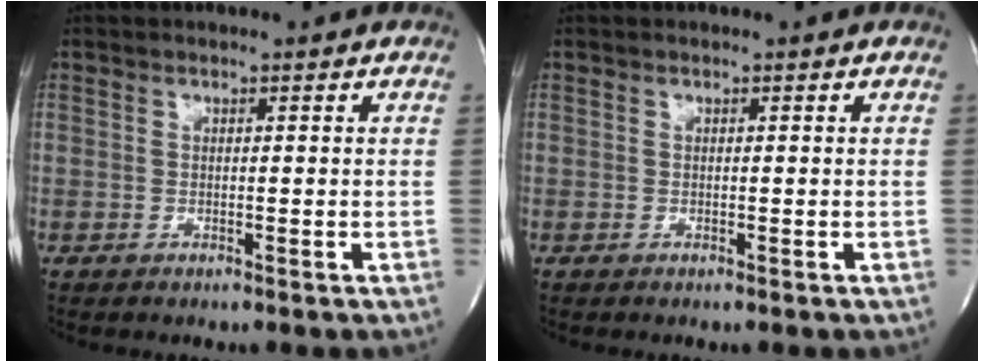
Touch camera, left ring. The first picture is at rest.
{"total": 0.0}